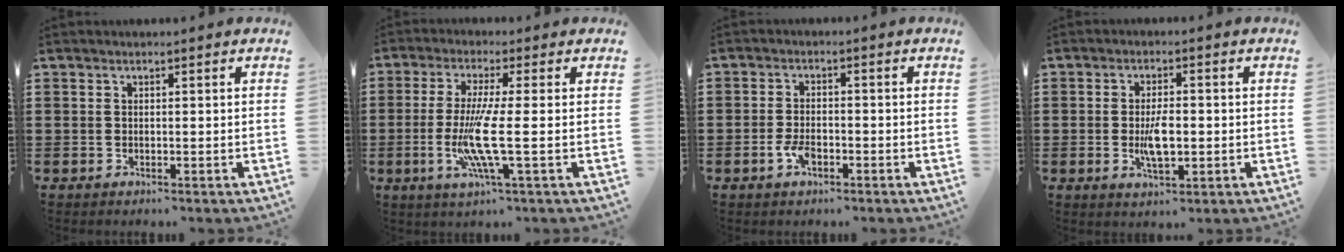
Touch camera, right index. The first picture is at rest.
{"total": 8.6, "force": [-1.3, 0.0, 8.5], "torque": [-0.181, -0.028, -0.033]}
{"total": 3.4, "force": [-1.4, 1.5, 2.6], "torque": [-0.061, -0.004, -0.029]}
{"total": 4.9, "force": [-0.5, 2.0, 4.5], "torque": [-0.094, -0.002, -0.013]}